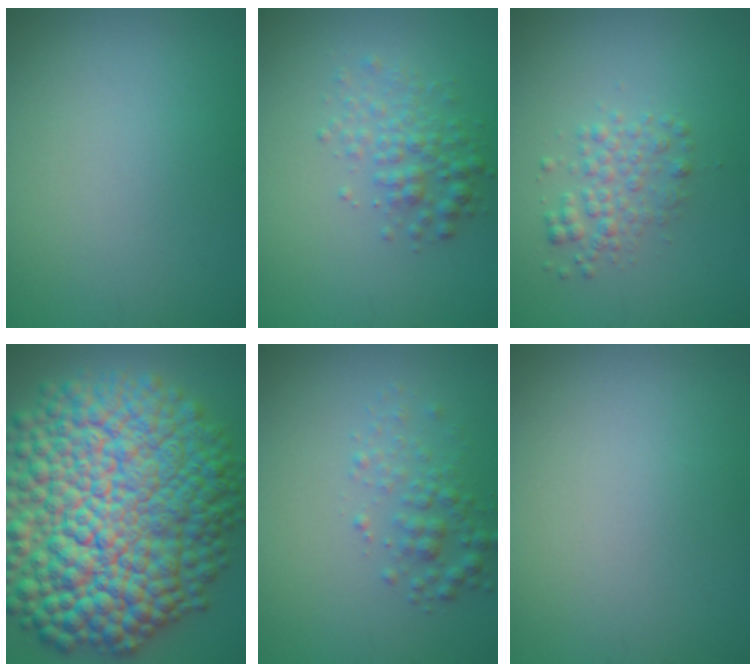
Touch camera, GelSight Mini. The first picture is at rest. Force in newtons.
{"total": 2.5, "press": 2.5, "slide": 0.1}
{"total": 2.2, "press": 2.2, "slide": 0.0}
{"total": 18.0, "press": 18.0, "slide": 0.3}
{"total": 2.0, "press": 2.0, "slide": 0.1}
{"total": 0.0}